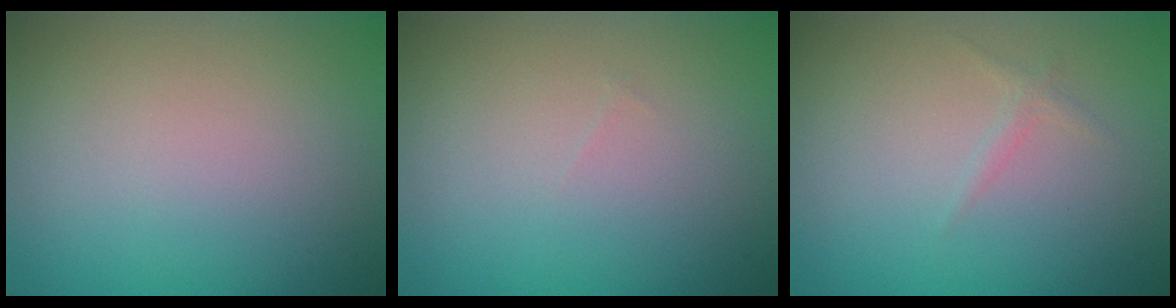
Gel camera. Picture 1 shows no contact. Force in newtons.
{"total": 0.0}
{"total": 0.7, "press": 0.7, "slide": 0.1}